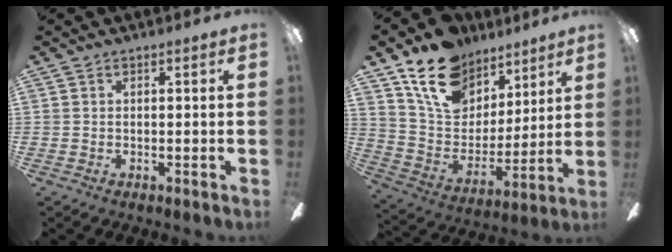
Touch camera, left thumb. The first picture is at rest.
{"total": 18.8, "force": [12.8, 11.4, 7.7], "torque": [-0.139, -0.071, 0.239]}